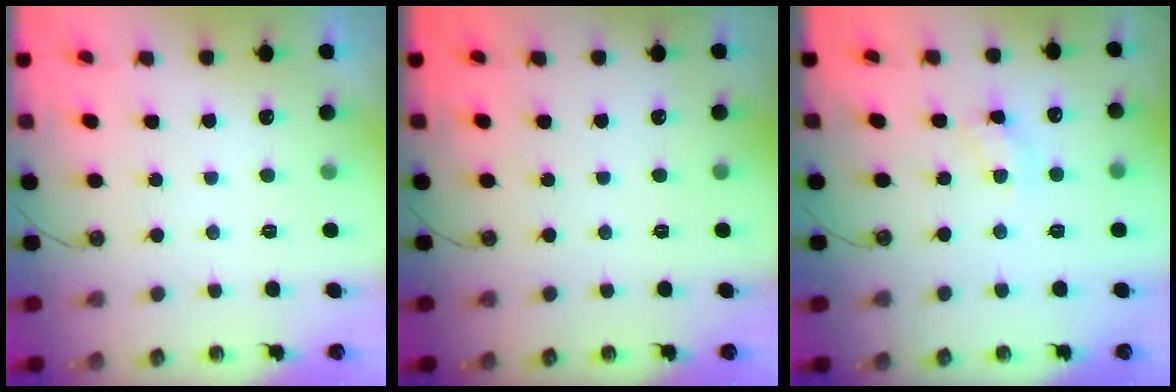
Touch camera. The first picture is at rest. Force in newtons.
{"total": 0.0}
{"total": 4.5, "press": 4.4, "slide": 0.2}